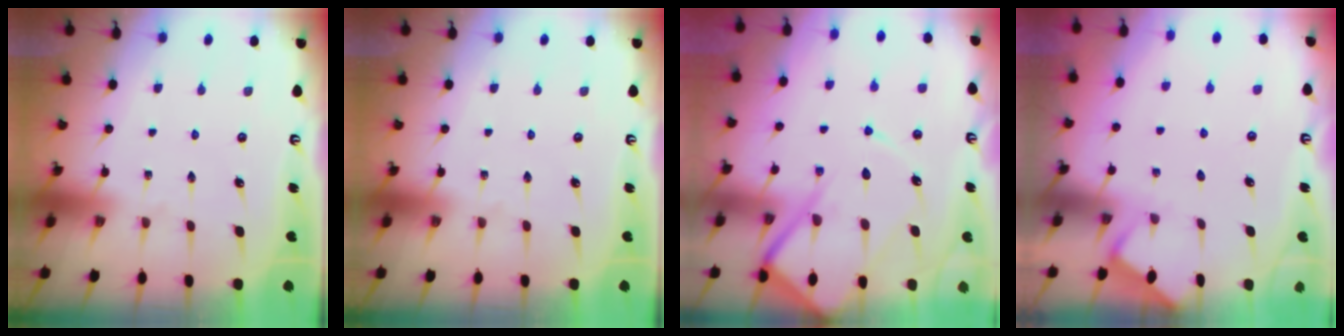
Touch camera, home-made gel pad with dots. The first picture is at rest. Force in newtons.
{"total": 0.0}
{"total": 12.7, "press": 12.7, "slide": 1.3}
{"total": 2.8, "press": 2.8, "slide": 0.3}